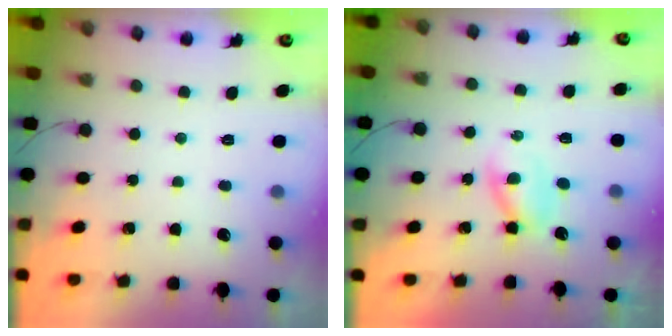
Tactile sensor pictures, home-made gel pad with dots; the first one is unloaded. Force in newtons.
{"total": 3.0, "press": 2.7, "slide": 1.3}